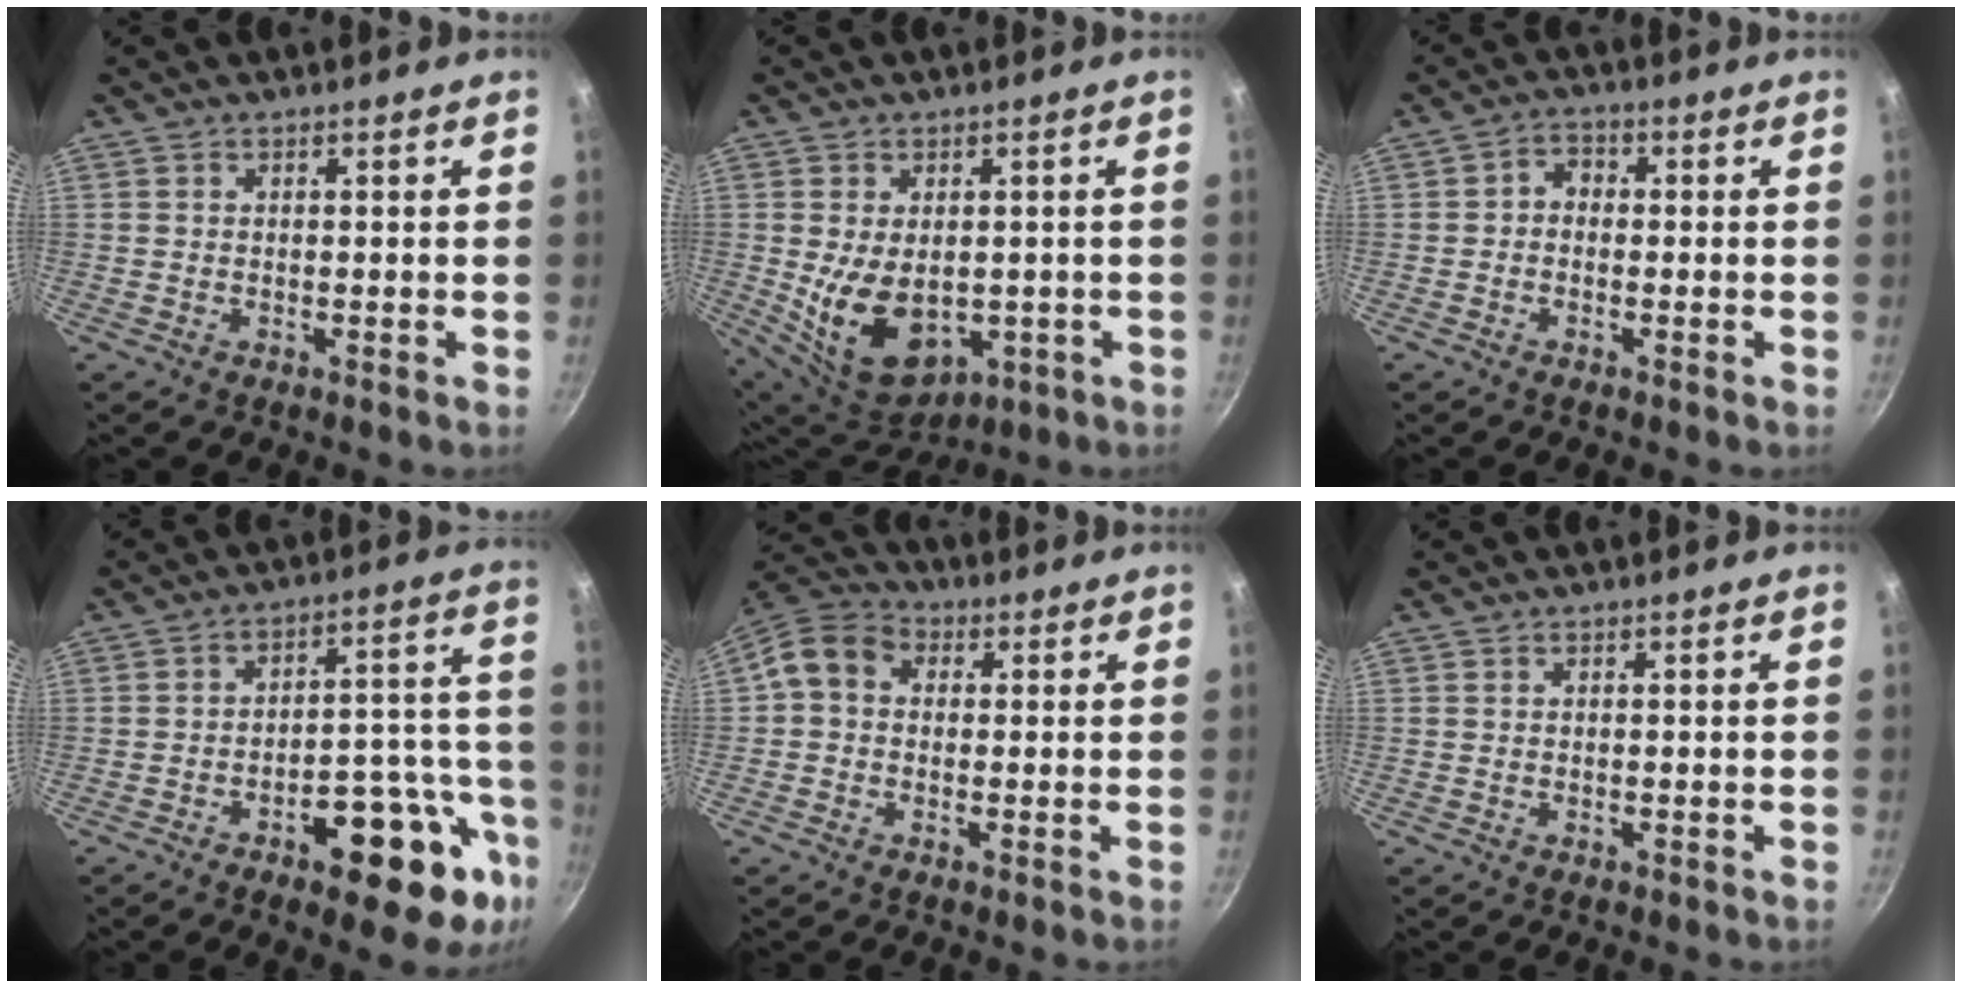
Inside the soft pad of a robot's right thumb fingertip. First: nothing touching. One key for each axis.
{"total": 13.3, "fx": -1.2, "fy": 8.8, "fz": 9.9, "tx": -0.146, "ty": -0.016, "tz": 0.009}
{"total": 3.0, "fx": -0.4, "fy": 2.5, "fz": 1.6, "tx": -0.016, "ty": 0.011, "tz": -0.015}
{"total": 18.4, "fx": -8.6, "fy": 8.0, "fz": 14.1, "tx": -0.135, "ty": 0.055, "tz": -0.114}
{"total": 7.3, "fx": 0.5, "fy": 6.0, "fz": 4.2, "tx": -0.068, "ty": 0.021, "tz": -0.014}
{"total": 0.0}